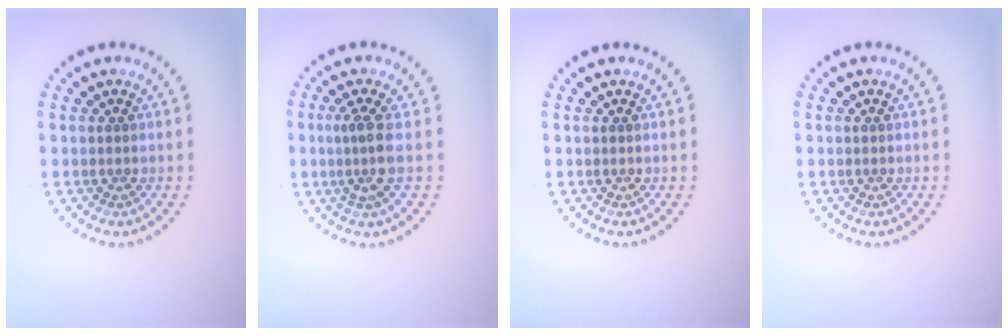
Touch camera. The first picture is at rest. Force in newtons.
{"total": 2.6, "press": 1.9, "slide": 1.7}
{"total": 0.0}
{"total": 0.0}